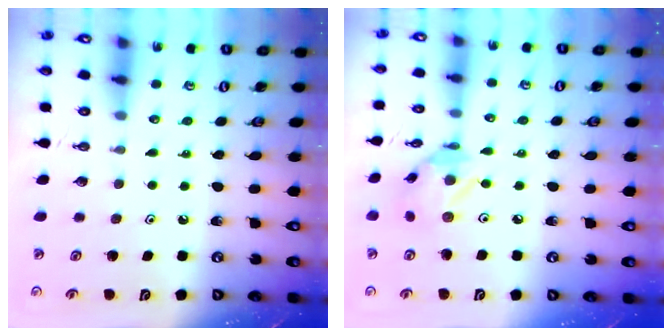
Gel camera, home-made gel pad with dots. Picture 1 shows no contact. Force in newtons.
{"total": 7.8, "press": 7.8, "slide": 0.5}